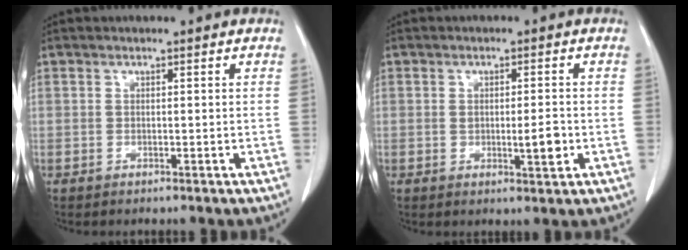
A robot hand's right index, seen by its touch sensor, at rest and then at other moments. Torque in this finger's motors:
{"motor_torque": [0.09, 0.03, 0.01, 0.01]}